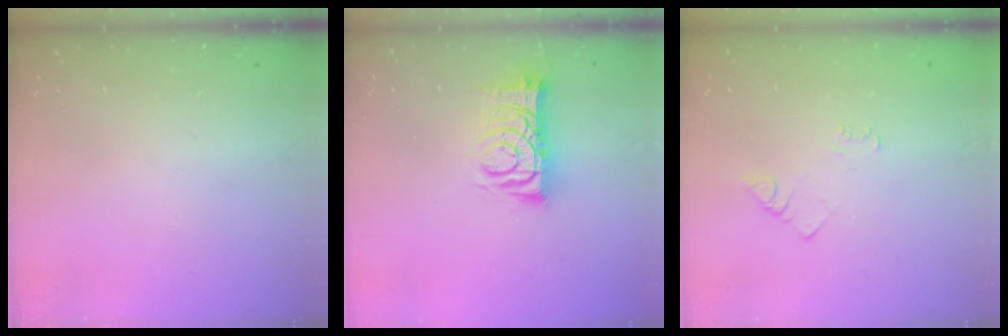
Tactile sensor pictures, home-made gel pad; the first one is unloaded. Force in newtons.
{"total": 9.2, "press": 9.2, "slide": 0.1}
{"total": 3.8, "press": 3.7, "slide": 0.5}